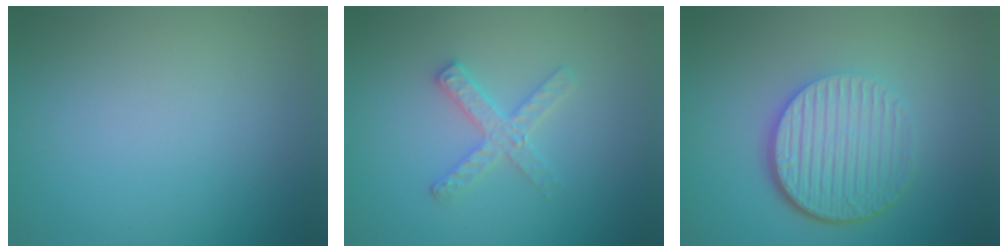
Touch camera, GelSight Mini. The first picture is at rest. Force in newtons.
{"total": 2.6, "press": 2.5, "slide": 0.4}
{"total": 6.4, "press": 4.4, "slide": 4.7}